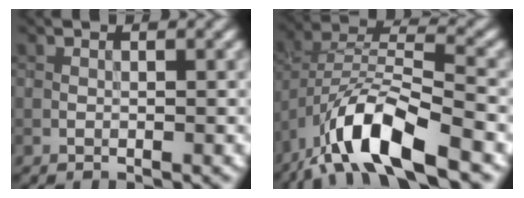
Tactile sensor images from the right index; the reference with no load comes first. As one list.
[{"total": 9.7, "force": [-5.9, 3.2, 7.0], "torque": [-0.127, 0.005, -0.116]}]